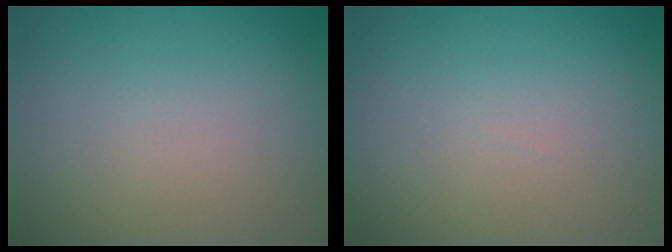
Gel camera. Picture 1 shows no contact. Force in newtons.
{"total": 0.0}